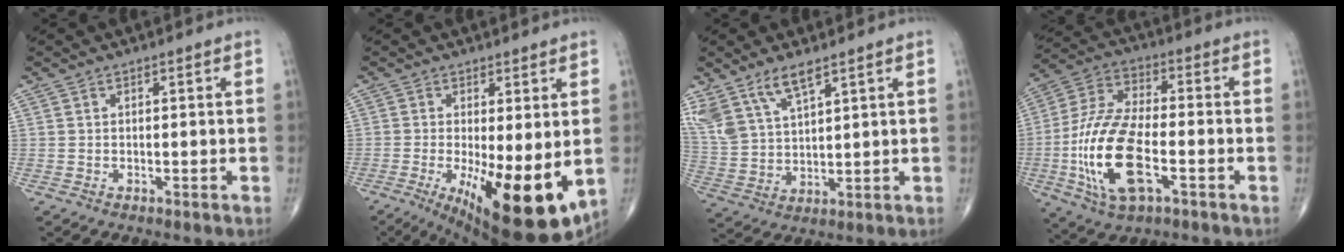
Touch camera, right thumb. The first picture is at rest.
{"total": 17.0, "force": [-3.5, 5.7, 15.6], "torque": [-0.215, -0.033, -0.031]}
{"total": 10.1, "force": [6.9, 3.7, 6.3], "torque": [-0.129, -0.020, 0.151]}
{"total": 18.3, "force": [-4.9, 8.1, 15.6], "torque": [-0.327, 0.019, -0.088]}